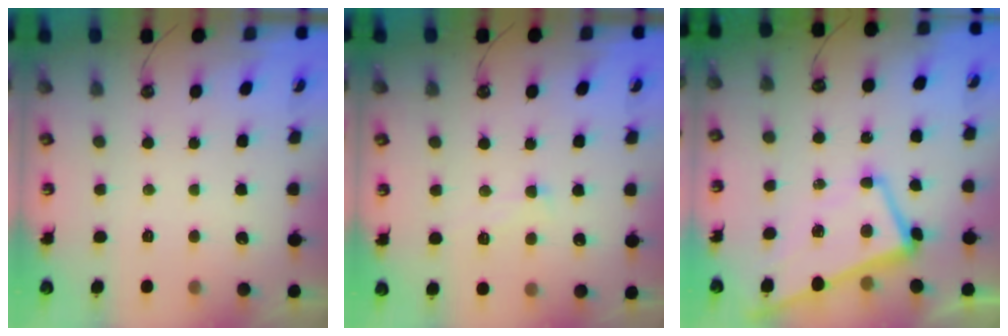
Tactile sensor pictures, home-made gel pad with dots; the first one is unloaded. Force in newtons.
{"total": 2.1, "press": 2.0, "slide": 0.4}
{"total": 1.0, "press": 0.2, "slide": 1.0}